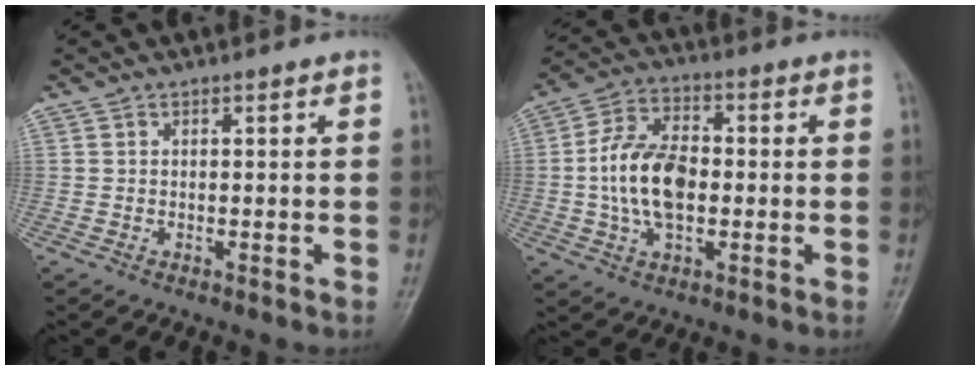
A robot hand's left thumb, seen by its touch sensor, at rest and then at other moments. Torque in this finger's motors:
{"motor_torque": [1.55, 1.65, 1.29, 0.26, 0.41]}